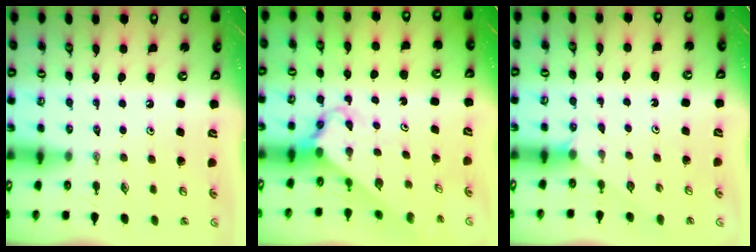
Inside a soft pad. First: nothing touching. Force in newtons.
{"total": 2.8, "press": 2.8, "slide": 0.2}
{"total": 1.9, "press": 1.9, "slide": 0.3}